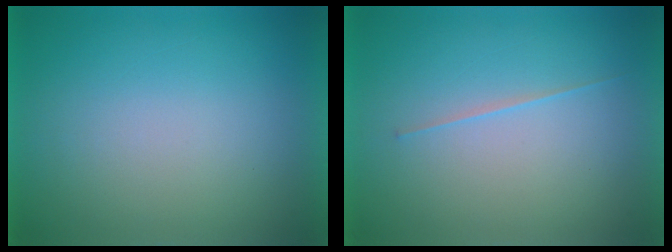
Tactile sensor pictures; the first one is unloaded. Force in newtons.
{"total": 1.3}